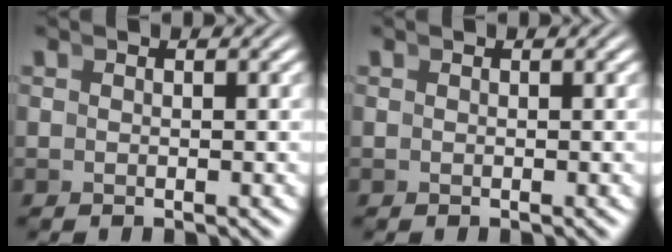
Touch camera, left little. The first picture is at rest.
{"total": 0.0}